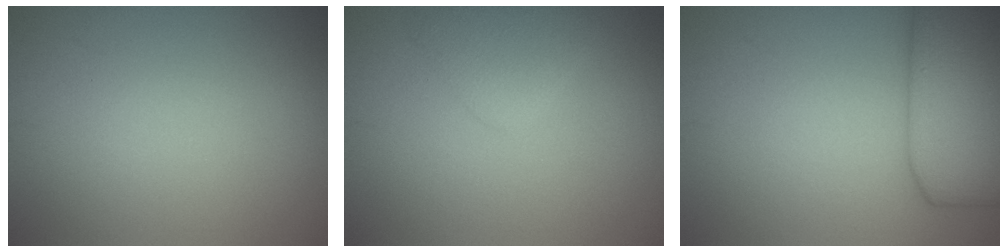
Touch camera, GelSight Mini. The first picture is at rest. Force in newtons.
{"total": 2.0, "press": 2.0, "slide": 0.0}
{"total": 8.5, "press": 8.5, "slide": 0.2}